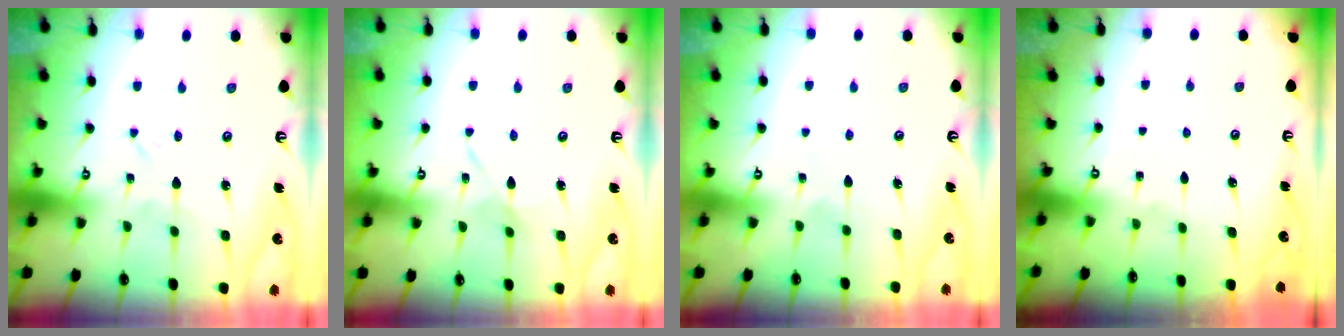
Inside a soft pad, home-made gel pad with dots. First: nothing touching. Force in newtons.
{"total": 2.9, "press": 2.9, "slide": 0.3}
{"total": 2.2, "press": 2.1, "slide": 0.3}
{"total": 0.0}